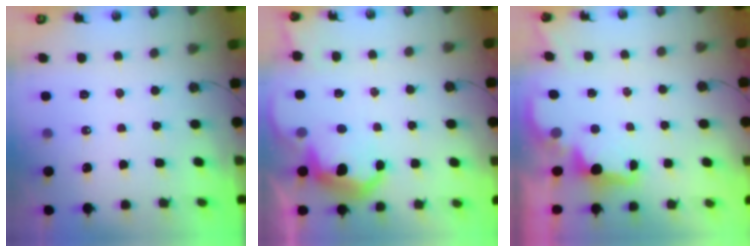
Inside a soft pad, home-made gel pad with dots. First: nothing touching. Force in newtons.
{"total": 8.3, "press": 8.2, "slide": 0.8}
{"total": 2.1, "press": 1.9, "slide": 0.8}